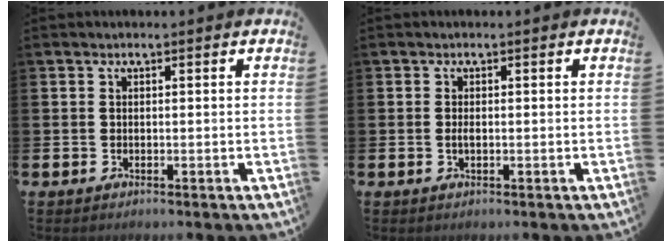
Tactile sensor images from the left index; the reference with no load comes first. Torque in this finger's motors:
{"motor_torque": [0.25, 0.20, -0.06, 0.00]}